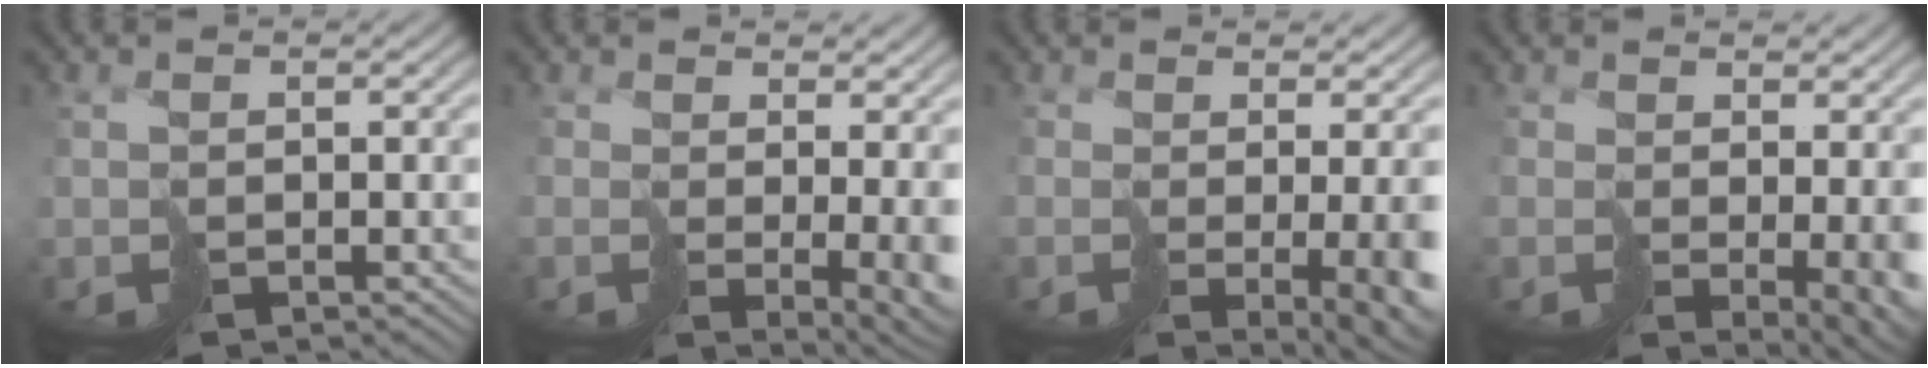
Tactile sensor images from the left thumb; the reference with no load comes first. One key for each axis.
{"total": 4.9, "fx": 0.2, "fy": 1.2, "fz": 4.7, "tx": -0.072, "ty": -0.018, "tz": 0.013}
{"total": 6.8, "fx": -1.1, "fy": 1.6, "fz": 6.6, "tx": -0.084, "ty": -0.032, "tz": 0.015}
{"total": 4.8, "fx": 0.2, "fy": 1.5, "fz": 4.5, "tx": -0.069, "ty": -0.020, "tz": 0.016}